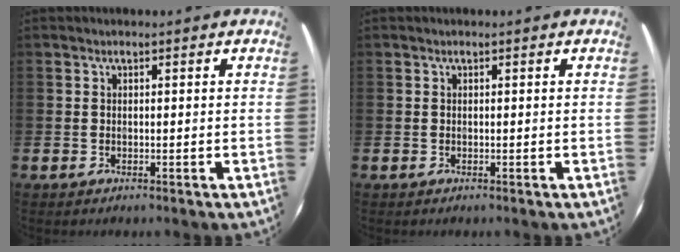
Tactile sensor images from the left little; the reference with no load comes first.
{"total": 0.0}